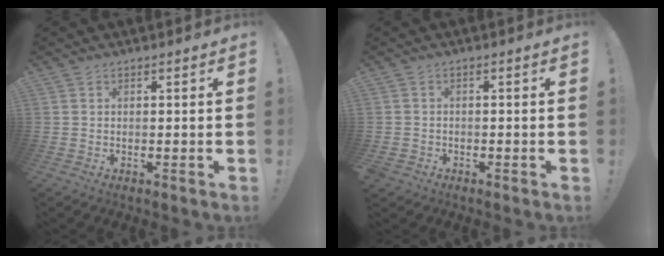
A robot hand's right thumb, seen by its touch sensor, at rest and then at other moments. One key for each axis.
{"total": 1.5, "fx": -1.0, "fy": 1.2, "fz": 0.1, "tx": -0.005, "ty": 0.007, "tz": -0.017}